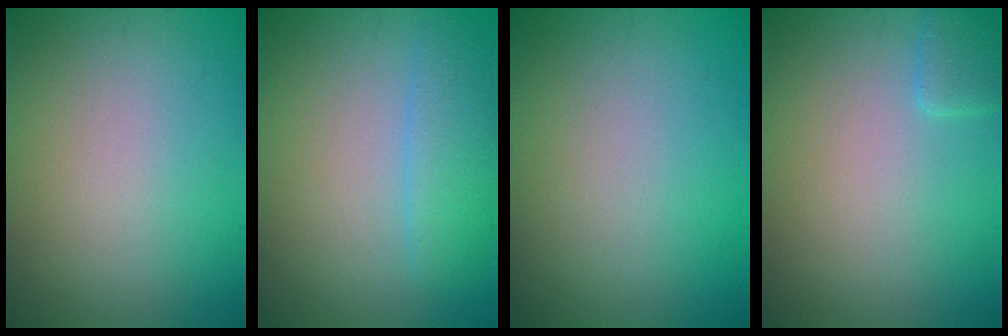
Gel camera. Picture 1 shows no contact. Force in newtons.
{"total": 2.8, "press": 2.8, "slide": 0.3}
{"total": 0.0}
{"total": 1.5, "press": 1.5, "slide": 0.1}